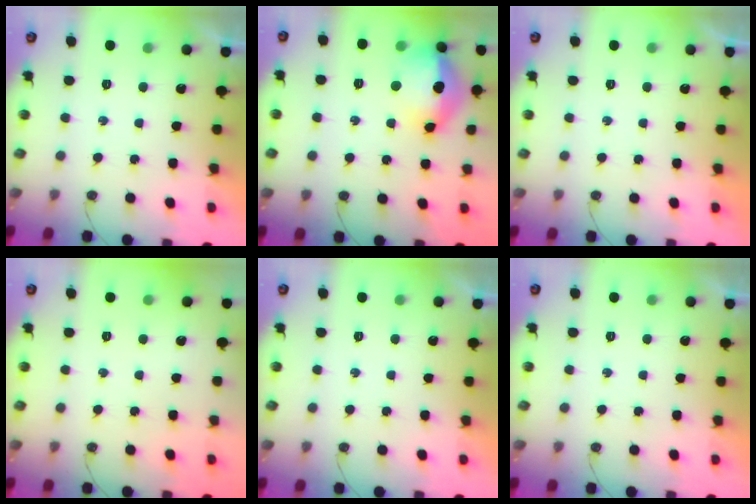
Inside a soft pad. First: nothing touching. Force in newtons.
{"total": 16.9, "press": 16.6, "slide": 3.4}
{"total": 0.0}
{"total": 0.0}
{"total": 0.0}
{"total": 0.0}